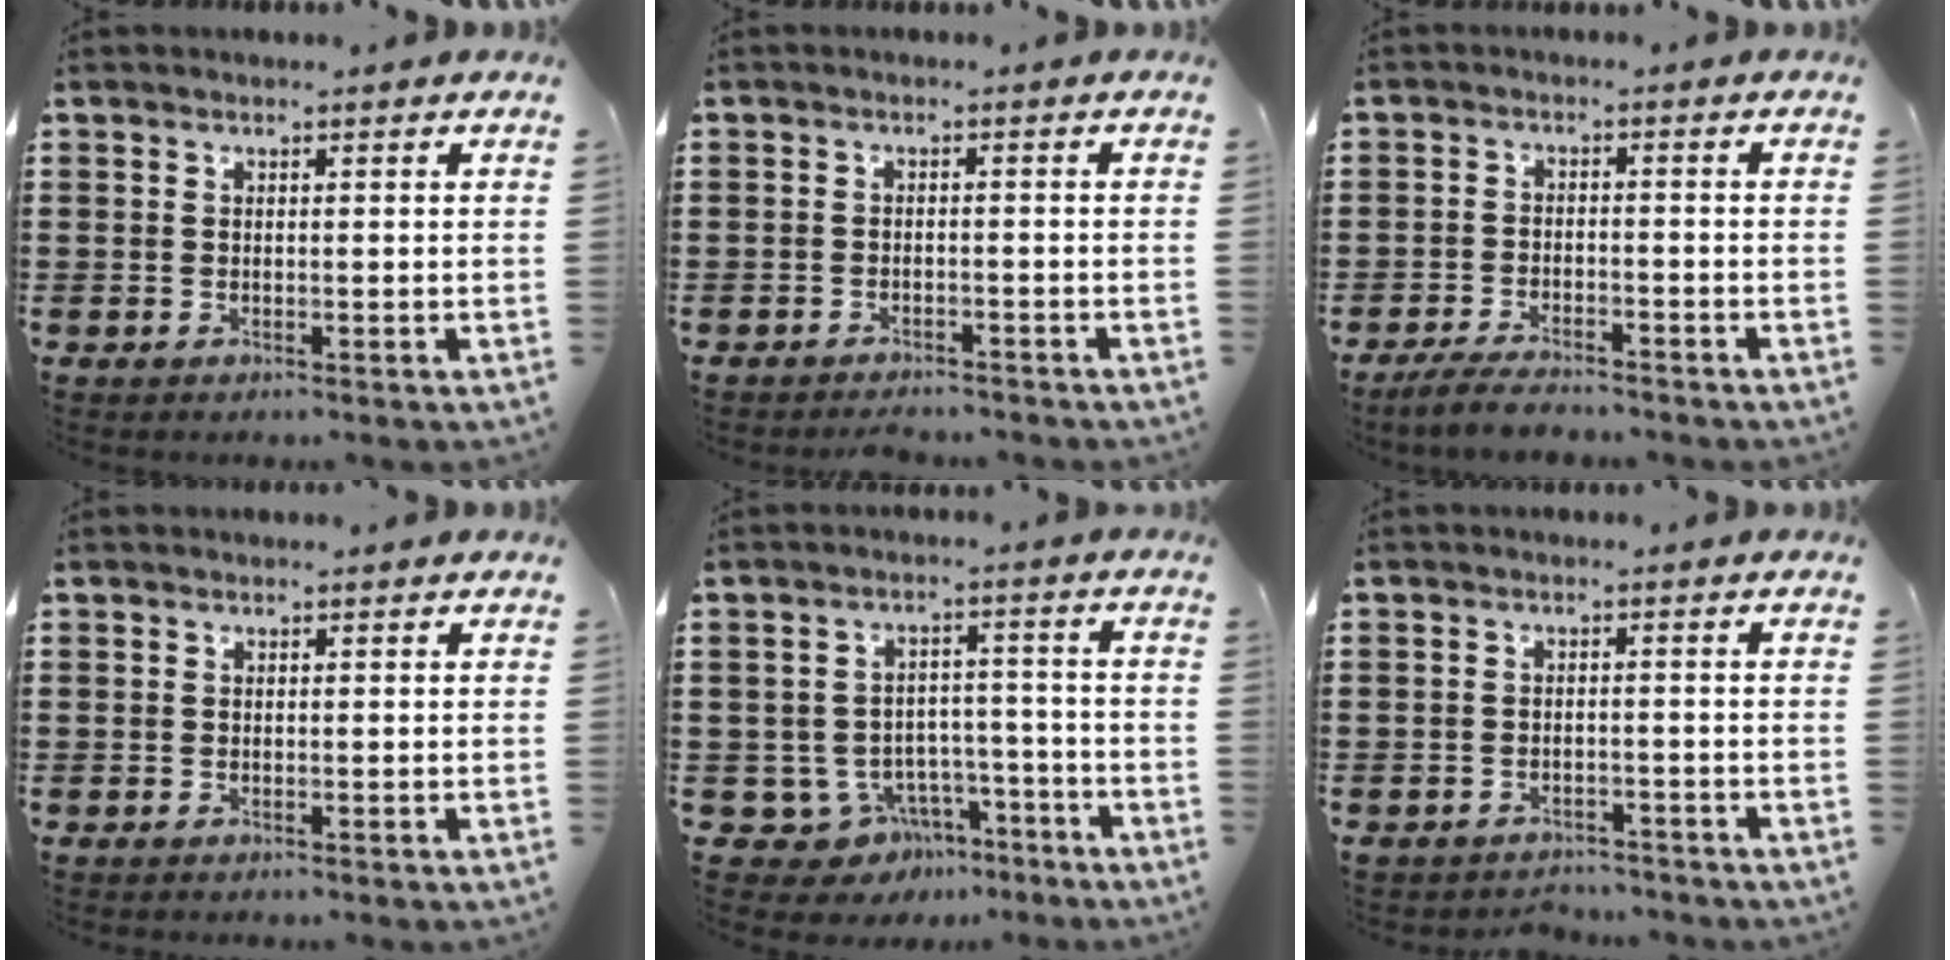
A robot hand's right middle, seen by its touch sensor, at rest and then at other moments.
{"total": 1.9, "force": [-1.9, 0.2, 0.0], "torque": [-0.007, -0.001, -0.041]}
{"total": 3.8, "force": [-3.7, 0.5, 1.0], "torque": [-0.026, 0.002, -0.075]}
{"total": 0.0}
{"total": 5.8, "force": [-4.0, 3.9, 1.7], "torque": [-0.051, 0.018, -0.074]}
{"total": 2.4, "force": [-2.4, 0.4, -0.3], "torque": [-0.004, -0.002, -0.052]}